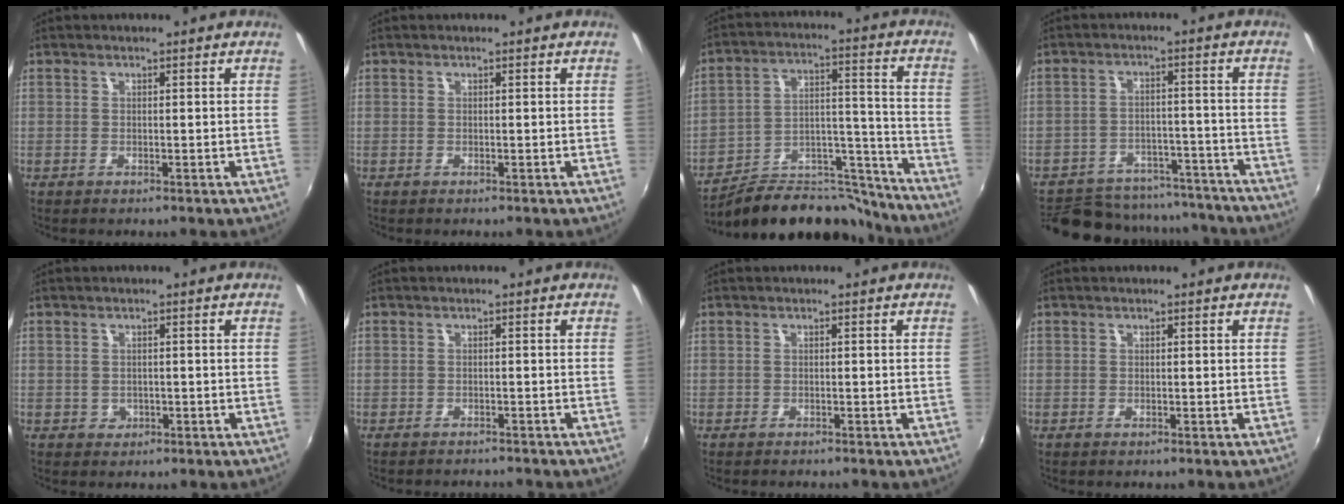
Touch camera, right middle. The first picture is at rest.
{"total": 0.0}
{"total": 16.4, "force": [-14.3, 6.6, 4.7], "torque": [-0.065, 0.059, -0.207]}
{"total": 21.6, "force": [-18.5, 8.7, 7.1], "torque": [-0.157, 0.028, -0.232]}
{"total": 1.4, "force": [-0.3, 1.4, 0.2], "torque": [-0.002, -0.001, -0.002]}
{"total": 3.9, "force": [-3.7, 0.7, 1.0], "torque": [-0.030, -0.011, -0.054]}
{"total": 1.1, "force": [-1.0, 0.2, 0.2], "torque": [-0.007, -0.007, -0.018]}
{"total": 0.0}